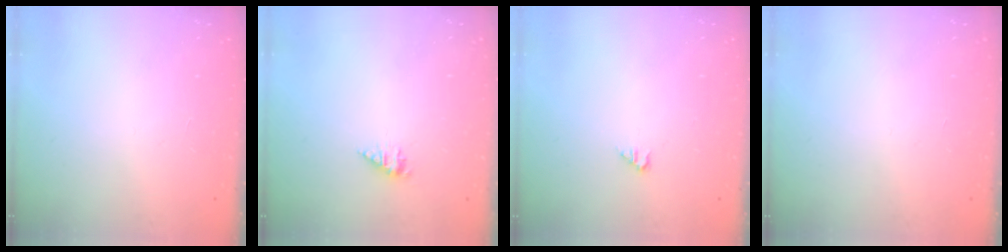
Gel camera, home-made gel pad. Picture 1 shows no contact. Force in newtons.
{"total": 2.3, "press": 2.3, "slide": 0.3}
{"total": 1.2, "press": 1.1, "slide": 0.2}
{"total": 0.0}